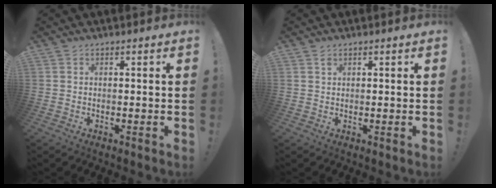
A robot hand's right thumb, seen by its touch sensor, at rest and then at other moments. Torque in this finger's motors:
{"motor_torque": [-0.01, -0.11, 0.04, -0.24, 0.02]}